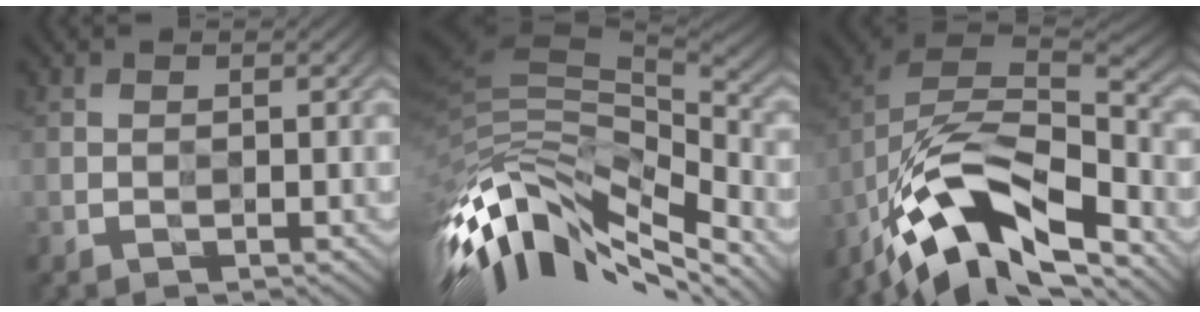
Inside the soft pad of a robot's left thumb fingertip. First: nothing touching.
{"total": 13.3, "force": [-7.4, 5.6, 9.6], "torque": [-0.219, -0.012, -0.136]}
{"total": 13.1, "force": [-9.2, 4.3, 8.3], "torque": [-0.160, 0.017, -0.173]}